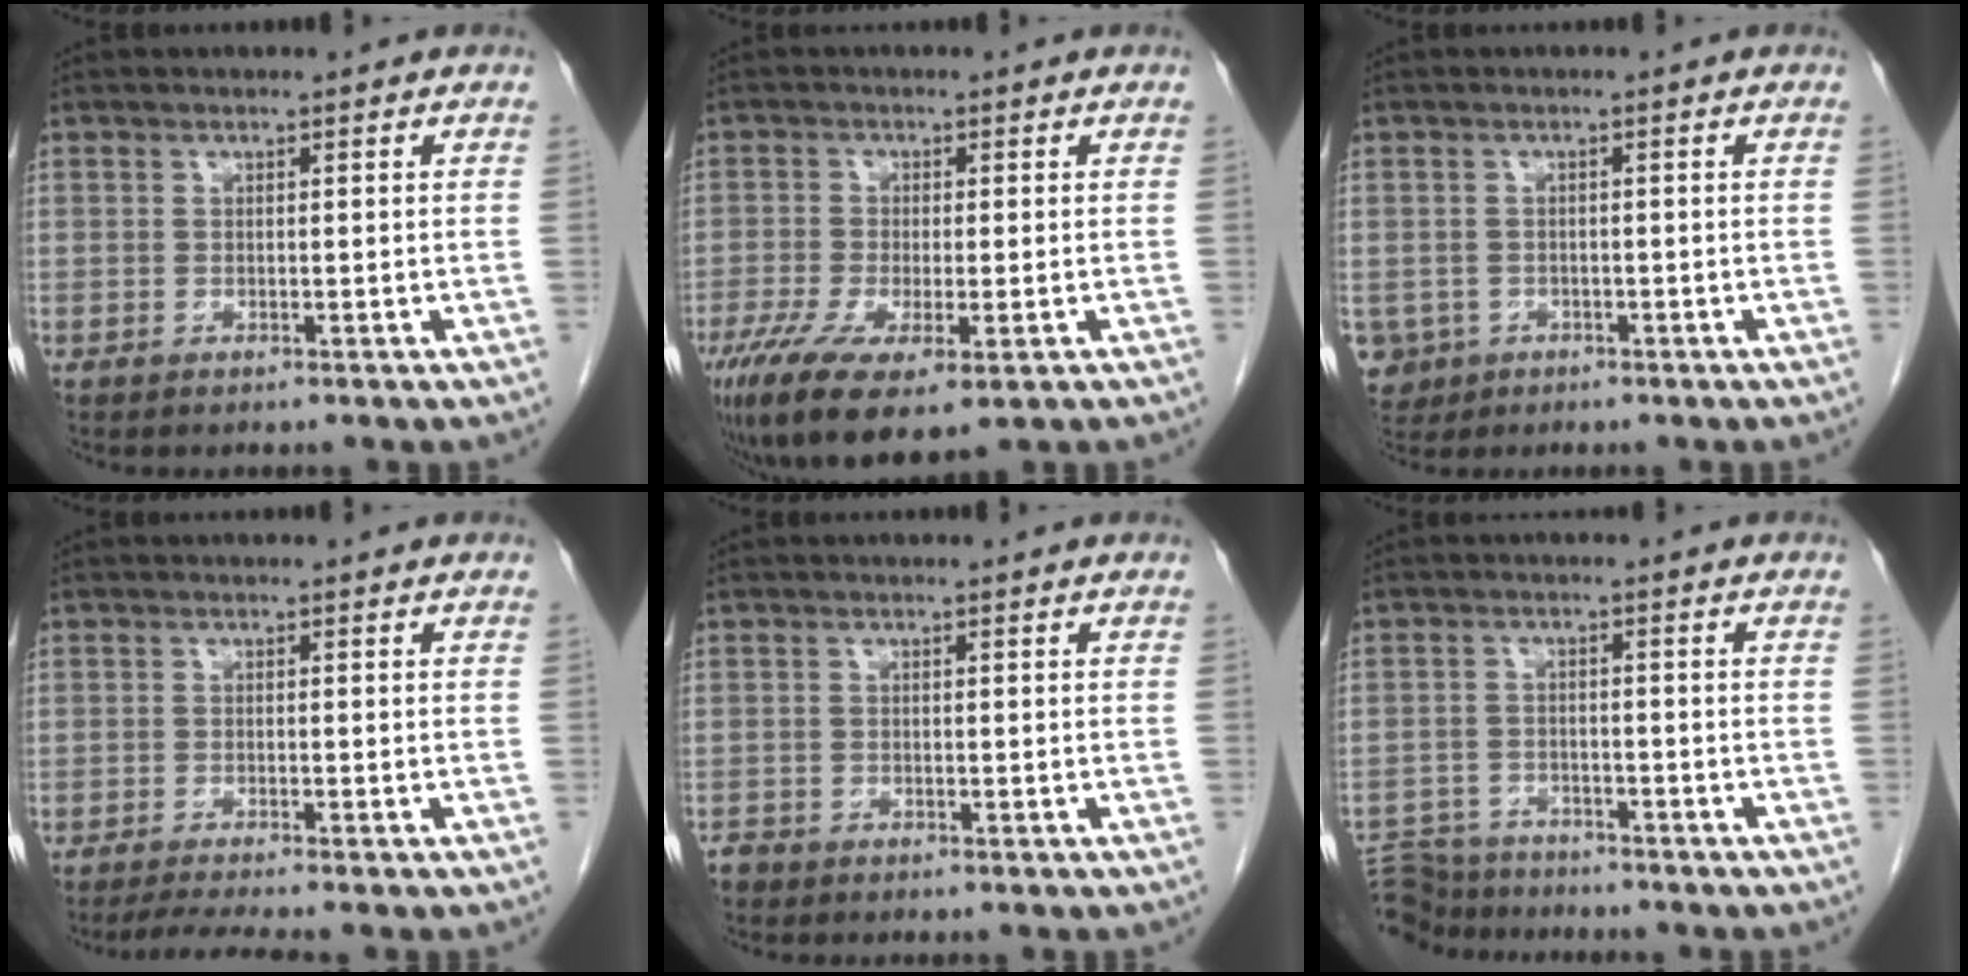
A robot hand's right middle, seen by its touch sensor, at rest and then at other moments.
{"total": 12.6, "force": [-7.1, 4.1, 9.5], "torque": [-0.192, -0.037, -0.113]}
{"total": 5.6, "force": [-2.7, 4.8, 0.9], "torque": [-0.026, 0.003, -0.039]}
{"total": 3.5, "force": [-2.9, -1.0, 1.5], "torque": [-0.033, -0.017, -0.054]}
{"total": 1.5, "force": [-1.2, 0.8, 0.1], "torque": [-0.008, 0.000, -0.023]}
{"total": 8.1, "force": [-7.8, 2.1, 0.4], "torque": [-0.008, 0.007, -0.128]}